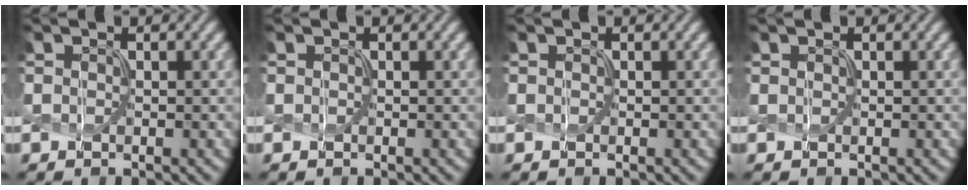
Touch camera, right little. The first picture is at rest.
{"total": 0.0}
{"total": 0.0}
{"total": 0.0}